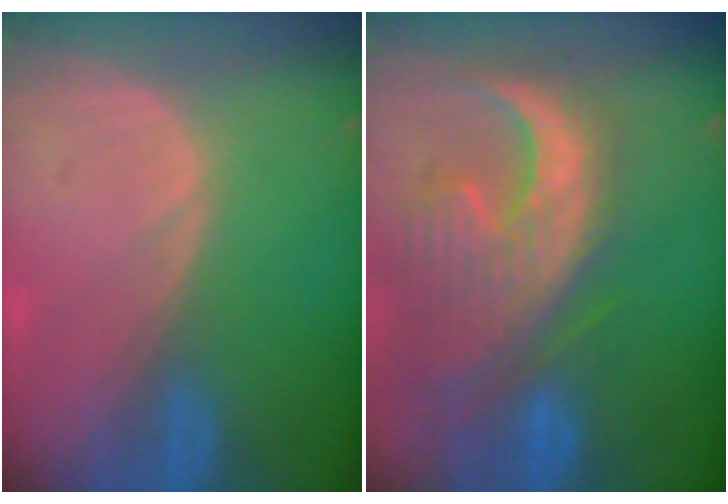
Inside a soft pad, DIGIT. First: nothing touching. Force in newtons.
{"total": 13.5, "press": 11.4, "slide": 7.2}